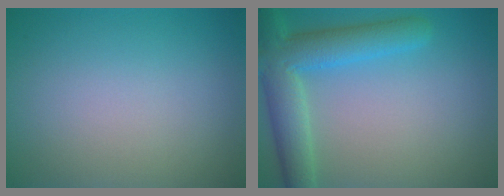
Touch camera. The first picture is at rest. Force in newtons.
{"total": 6.3, "press": 6.3, "slide": 0.3}